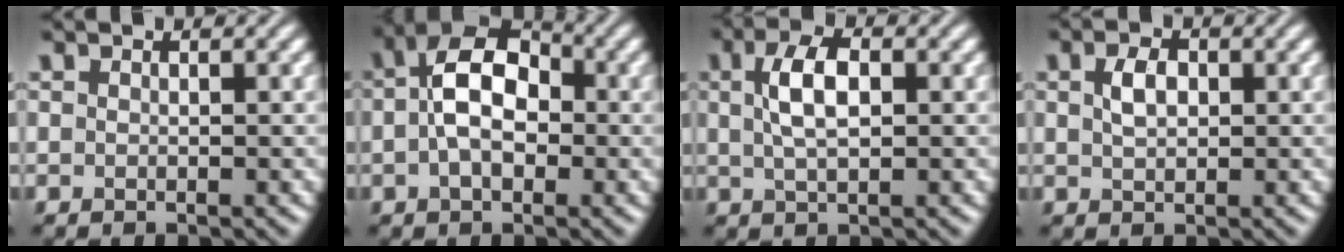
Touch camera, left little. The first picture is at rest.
{"total": 6.7, "force": [0.0, 4.2, 5.3], "torque": [-0.095, 0.015, -0.011]}
{"total": 4.0, "force": [0.8, 1.8, 3.4], "torque": [-0.071, 0.006, 0.013]}
{"total": 2.2, "force": [0.5, 1.4, 1.6], "torque": [-0.035, 0.003, 0.009]}